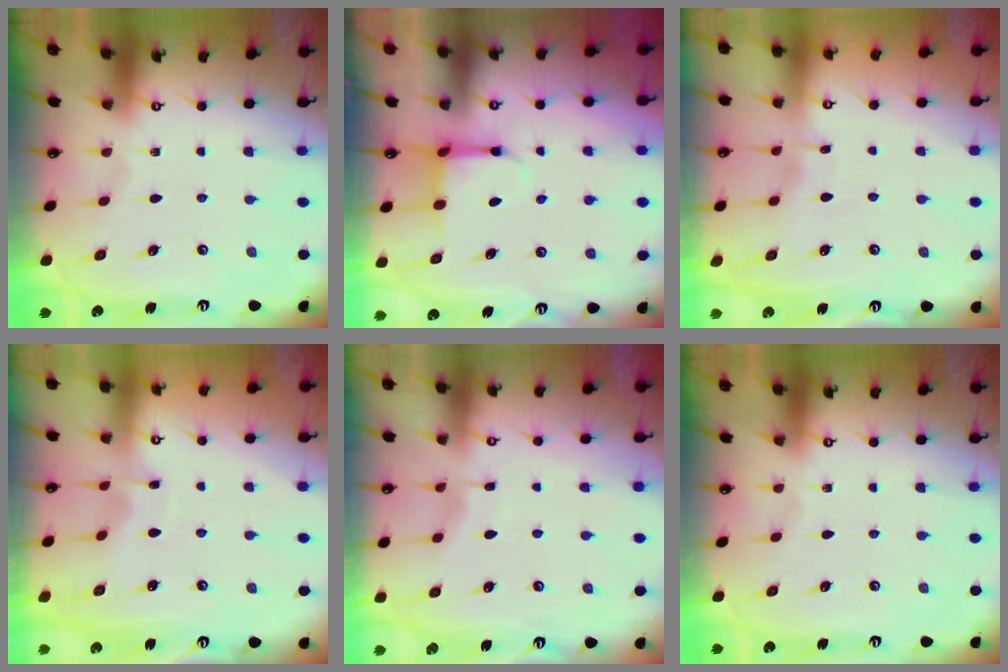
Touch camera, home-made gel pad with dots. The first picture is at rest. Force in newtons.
{"total": 3.9, "press": 3.8, "slide": 1.1}
{"total": 3.6, "press": 3.6, "slide": 0.4}
{"total": 2.9, "press": 2.9, "slide": 0.2}
{"total": 3.1, "press": 3.1, "slide": 0.4}
{"total": 0.0}